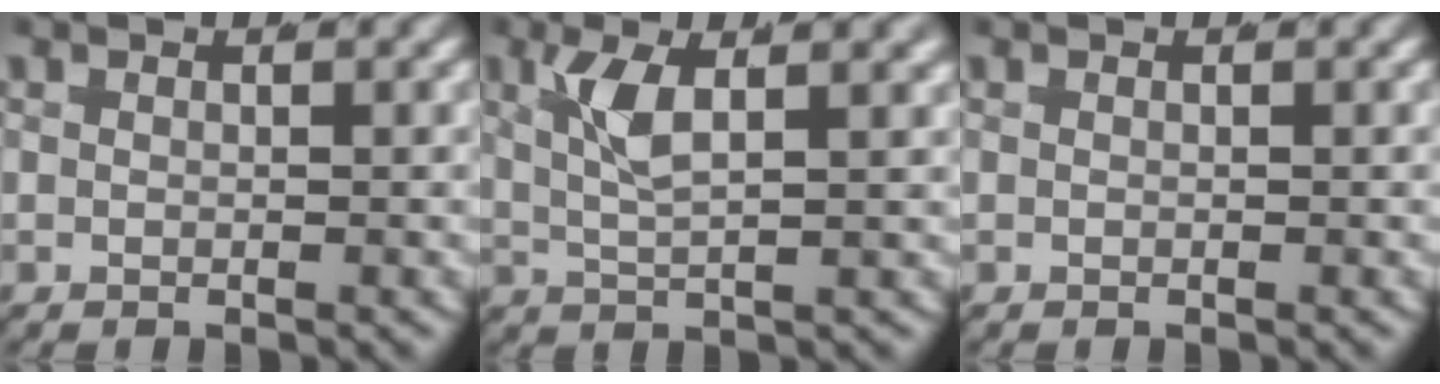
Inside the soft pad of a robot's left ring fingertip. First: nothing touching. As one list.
[{"total": 3.3, "force": [0.8, 0.9, 3.1], "torque": [-0.075, -0.004, 0.017]}, {"total": 0.0}]